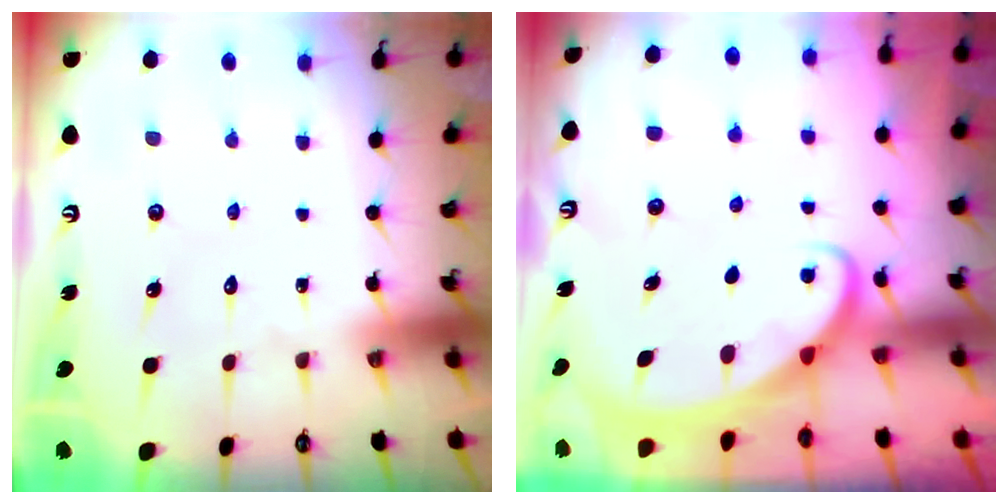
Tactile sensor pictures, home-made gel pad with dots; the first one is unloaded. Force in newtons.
{"total": 2.1, "press": 2.1, "slide": 0.2}